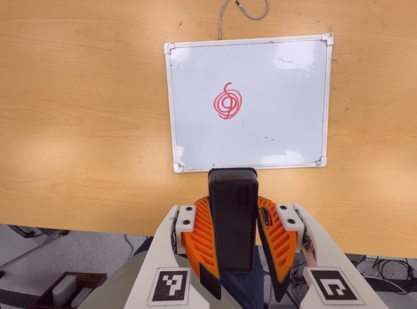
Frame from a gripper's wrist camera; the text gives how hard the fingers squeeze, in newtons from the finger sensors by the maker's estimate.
{"total": 11.7, "left": 9.2, "right": 14.2}